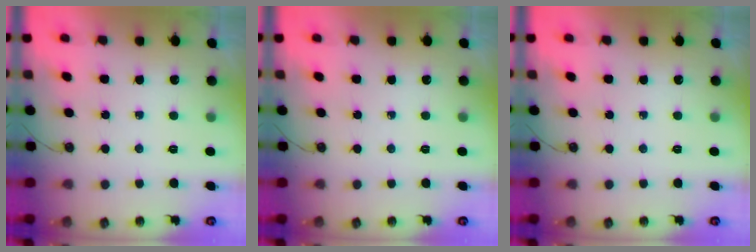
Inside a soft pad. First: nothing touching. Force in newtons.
{"total": 0.0}
{"total": 0.0}